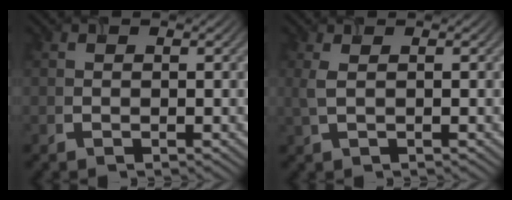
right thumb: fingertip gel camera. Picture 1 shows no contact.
{"total": 1.7, "force": [0.4, 0.4, 1.6], "torque": [-0.041, 0.005, 0.010]}